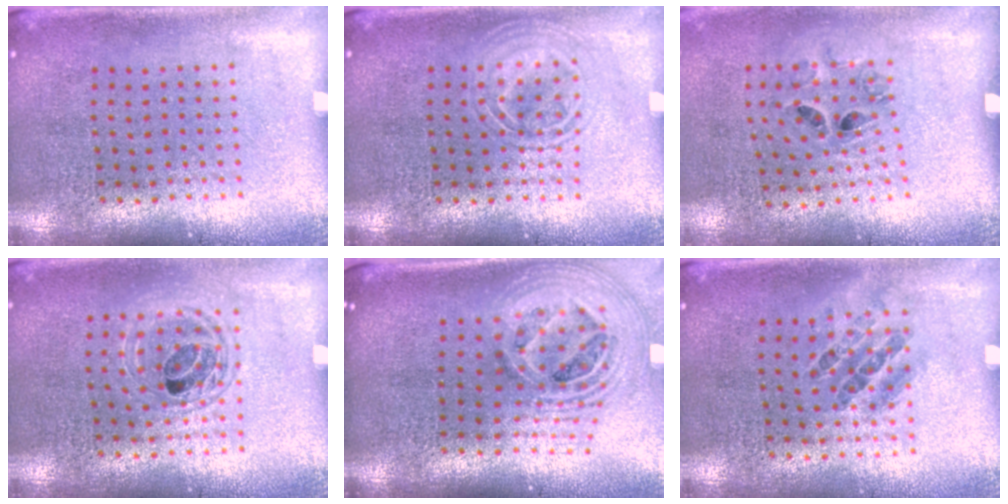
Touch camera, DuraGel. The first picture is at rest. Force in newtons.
{"total": 2.1, "press": 2.1, "slide": 0.3}
{"total": 1.4, "press": 0.8, "slide": 1.2}
{"total": 1.2, "press": 1.1, "slide": 0.5}
{"total": 2.7, "press": 1.9, "slide": 1.9}
{"total": 0.9, "press": 0.6, "slide": 0.6}